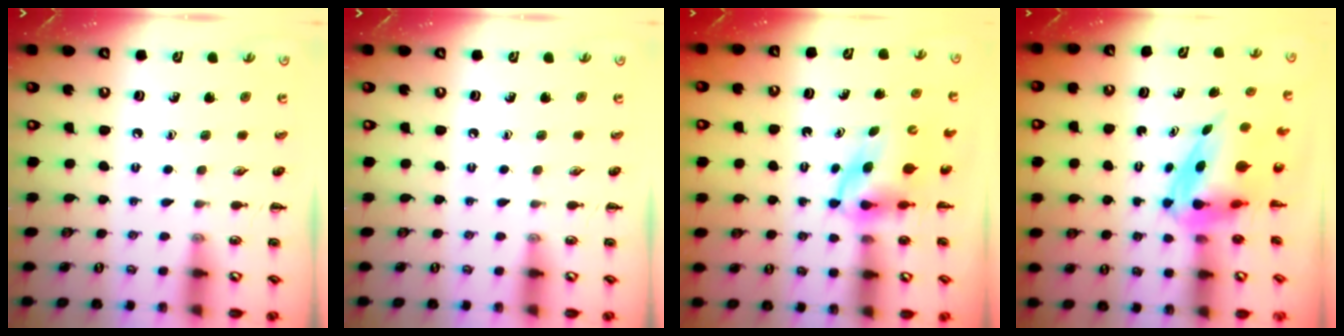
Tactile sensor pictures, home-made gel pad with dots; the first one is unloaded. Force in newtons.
{"total": 0.0}
{"total": 5.8, "press": 5.8, "slide": 1.0}
{"total": 5.8, "press": 5.6, "slide": 1.7}